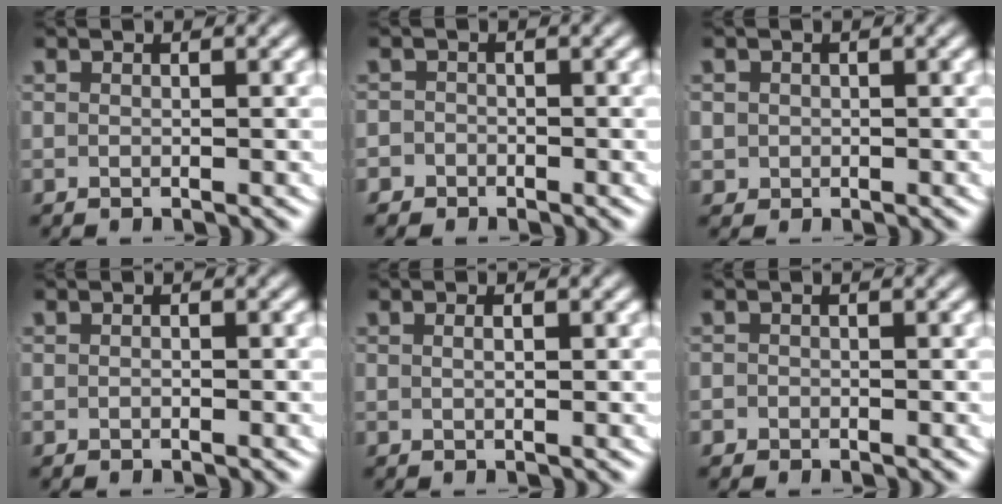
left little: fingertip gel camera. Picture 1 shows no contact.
{"total": 2.4, "force": [-1.4, 1.9, -0.3], "torque": [0.004, -0.010, -0.026]}
{"total": 2.7, "force": [0.0, 2.6, 0.7], "torque": [-0.030, -0.012, 0.003]}
{"total": 0.0}
{"total": 0.7, "force": [0.0, 0.1, 0.7], "torque": [-0.010, 0.000, 0.001]}
{"total": 1.2, "force": [-0.6, 1.0, -0.1], "torque": [0.002, -0.006, -0.011]}